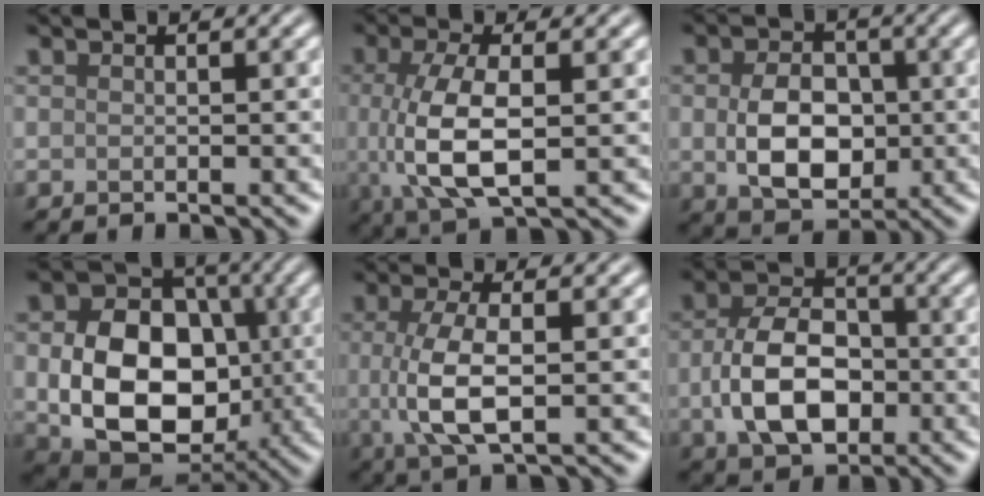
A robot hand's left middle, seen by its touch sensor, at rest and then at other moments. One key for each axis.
{"total": 6.6, "fx": -0.2, "fy": 2.6, "fz": 6.0, "tx": -0.132, "ty": -0.005, "tz": 0.000}
{"total": 6.1, "fx": -0.2, "fy": 4.3, "fz": 4.3, "tx": -0.087, "ty": -0.006, "tz": -0.002}
{"total": 11.3, "fx": -0.8, "fy": 8.4, "fz": 7.6, "tx": -0.131, "ty": -0.010, "tz": -0.012}
{"total": 5.2, "fx": 0.0, "fy": 1.9, "fz": 4.9, "tx": -0.108, "ty": -0.002, "tz": -0.001}
{"total": 7.4, "fx": -1.2, "fy": 4.8, "fz": 5.4, "tx": -0.110, "ty": 0.001, "tz": -0.025}